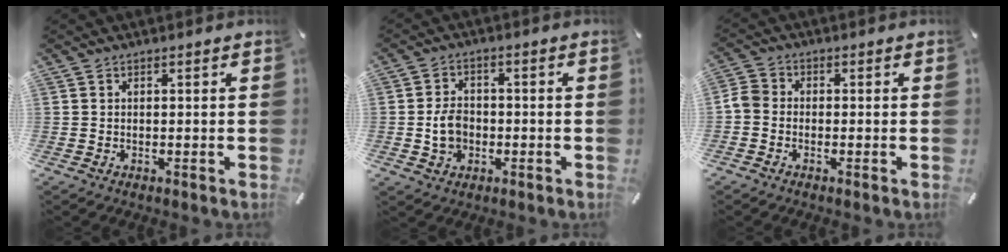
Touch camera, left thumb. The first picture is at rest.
{"total": 6.1, "force": [-1.0, 5.0, 3.5], "torque": [-0.062, -0.003, -0.020]}
{"total": 3.1, "force": [-1.4, 2.4, 1.4], "torque": [-0.032, 0.009, -0.027]}